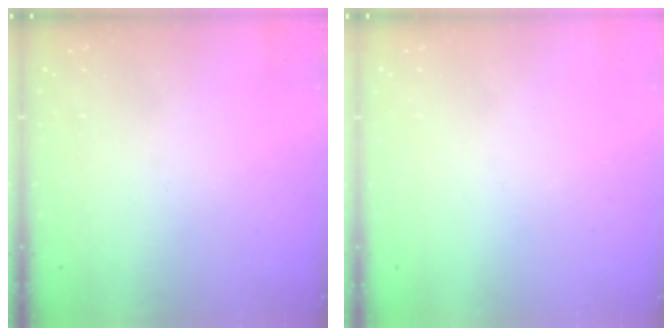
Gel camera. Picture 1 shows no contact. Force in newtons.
{"total": 1.5, "press": 1.5, "slide": 0.1}